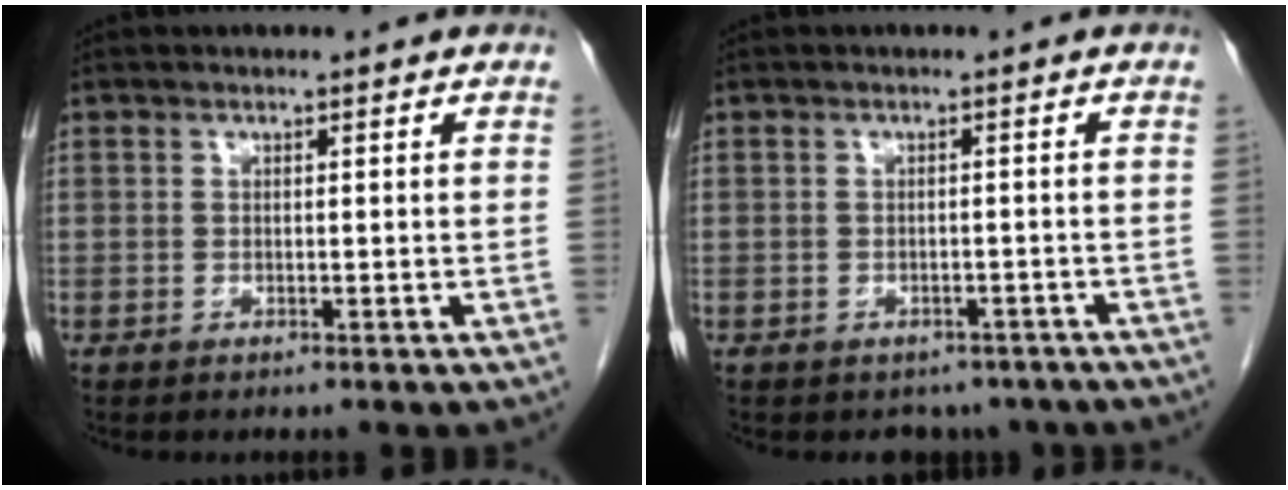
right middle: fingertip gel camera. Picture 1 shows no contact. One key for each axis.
{"total": 4.6, "fx": -3.8, "fy": 2.6, "fz": 0.3, "tx": 0.008, "ty": 0.007, "tz": -0.043}